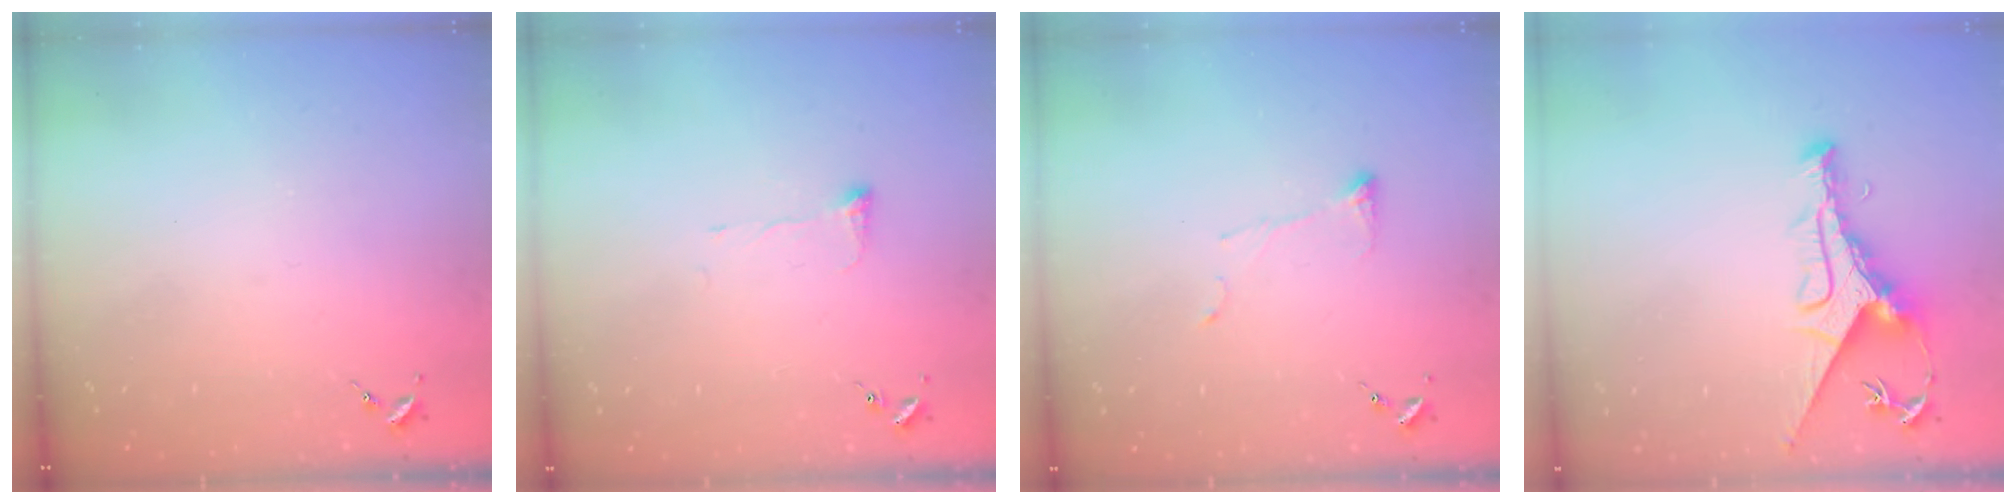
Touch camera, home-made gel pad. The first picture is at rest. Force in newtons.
{"total": 3.8, "press": 3.7, "slide": 0.6}
{"total": 5.8, "press": 5.8, "slide": 0.7}
{"total": 9.9, "press": 9.8, "slide": 1.0}